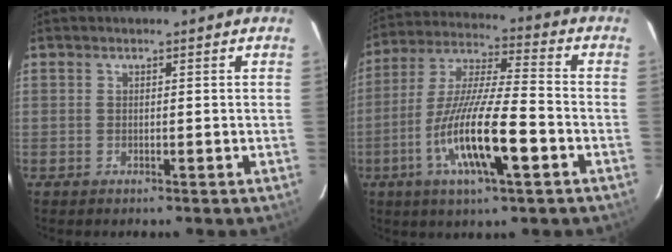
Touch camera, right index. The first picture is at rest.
{"total": 16.4, "force": [-6.1, 2.7, 15.0], "torque": [-0.299, -0.015, -0.118]}